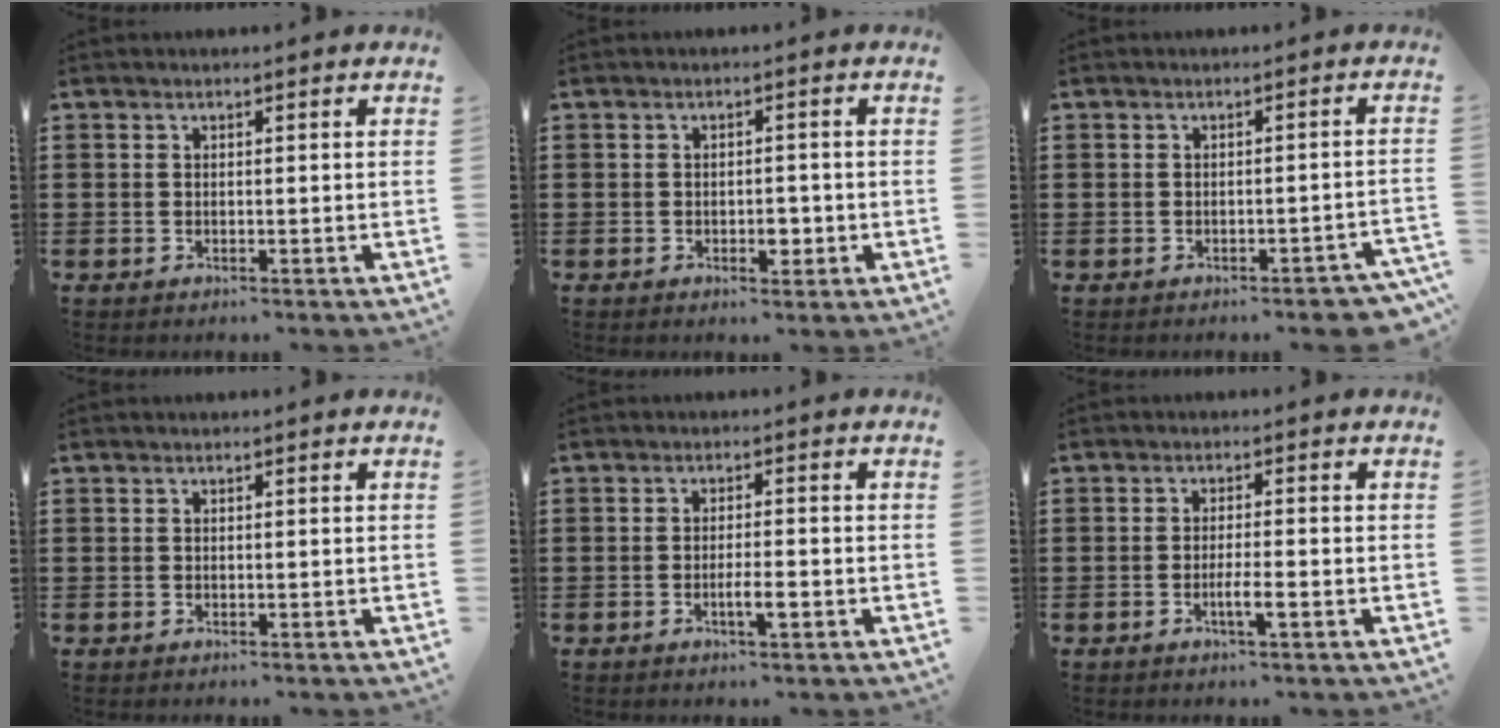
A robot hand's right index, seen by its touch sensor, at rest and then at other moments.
{"total": 2.9, "force": [-0.9, 1.5, 2.3], "torque": [-0.034, 0.000, -0.018]}
{"total": 2.4, "force": [-2.2, 0.7, 0.8], "torque": [-0.015, 0.002, -0.045]}
{"total": 0.0}
{"total": 3.0, "force": [-1.3, 0.5, 2.7], "torque": [-0.046, 0.001, -0.023]}
{"total": 3.1, "force": [-1.4, 0.2, 2.8], "torque": [-0.048, 0.000, -0.025]}